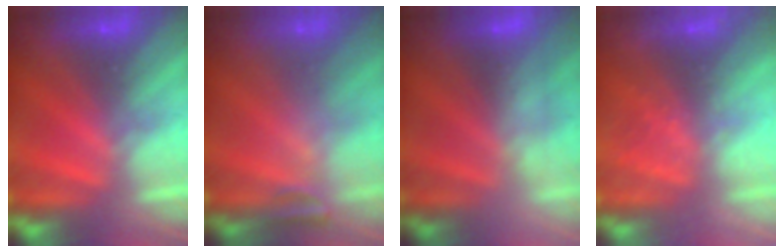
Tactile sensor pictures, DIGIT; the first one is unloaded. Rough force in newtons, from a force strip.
{"total": 2.4}
{"total": 2.5}
{"total": 2.4}